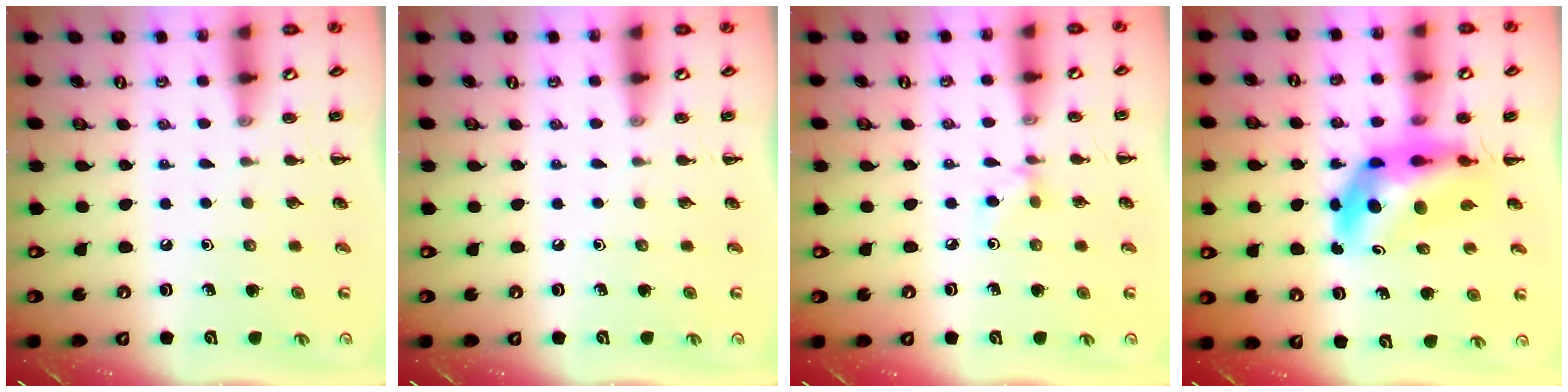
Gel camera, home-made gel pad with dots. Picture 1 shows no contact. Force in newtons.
{"total": 0.0}
{"total": 3.6, "press": 3.4, "slide": 1.2}
{"total": 11.6, "press": 11.1, "slide": 3.3}